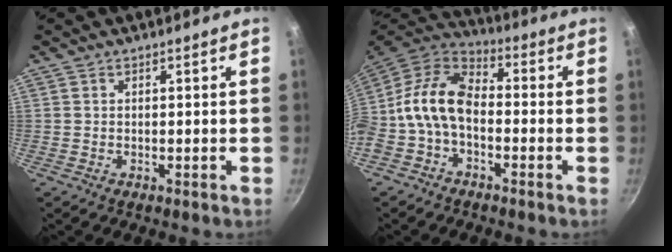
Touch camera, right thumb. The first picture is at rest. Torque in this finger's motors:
{"motor_torque": [2.51, 2.50, 1.40, -1.37, 0.47]}